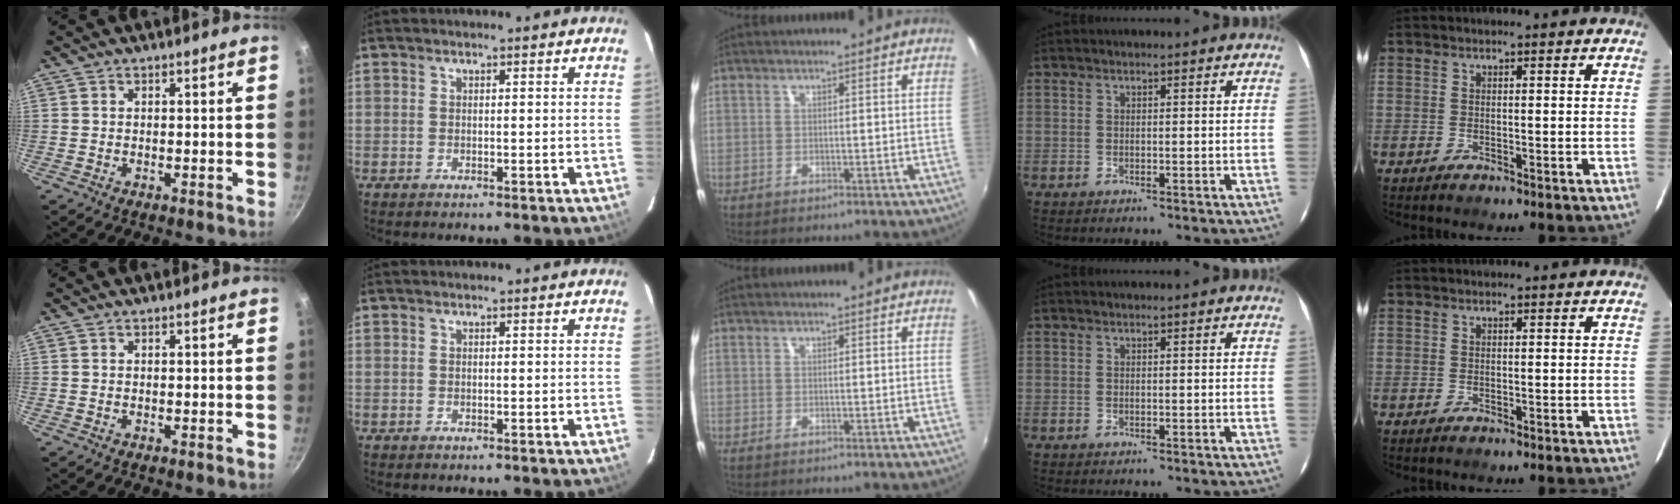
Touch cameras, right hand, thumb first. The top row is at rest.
{}